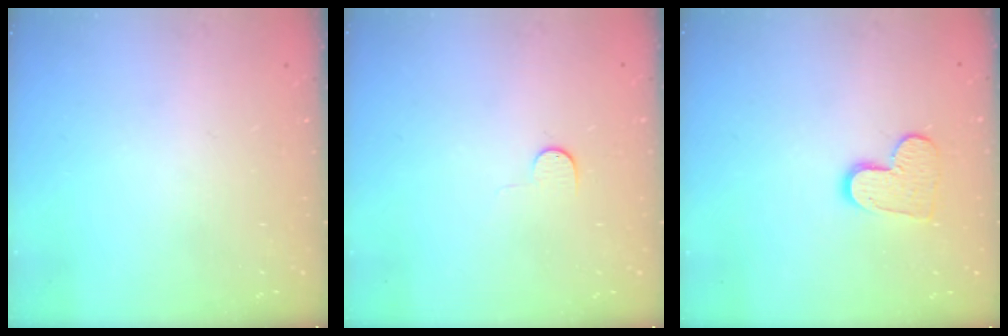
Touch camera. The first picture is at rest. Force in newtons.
{"total": 4.9, "press": 4.9, "slide": 0.5}
{"total": 9.4, "press": 9.4, "slide": 0.6}